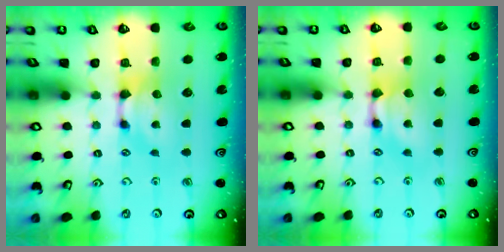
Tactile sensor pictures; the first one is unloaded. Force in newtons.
{"total": 1.7, "press": 1.7, "slide": 0.1}